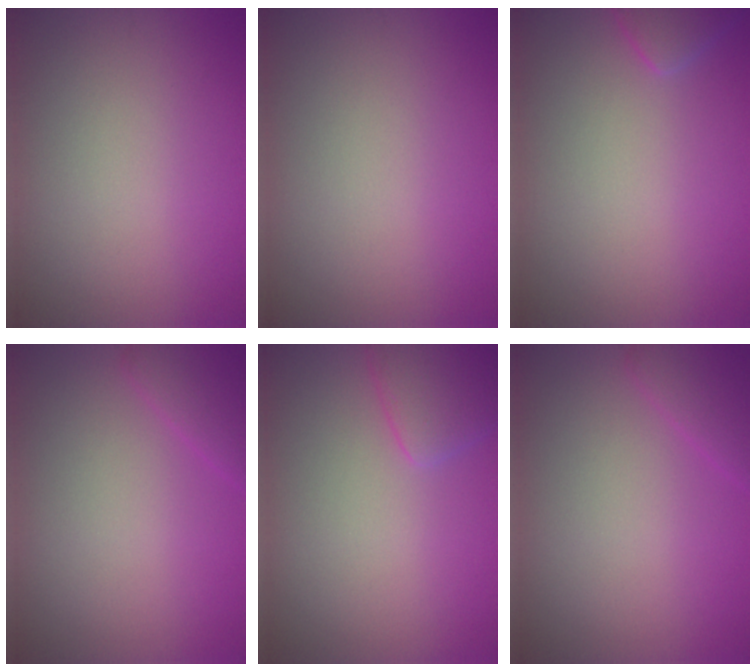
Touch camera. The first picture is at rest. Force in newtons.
{"total": 0.0}
{"total": 1.9, "press": 1.9, "slide": 0.2}
{"total": 2.2, "press": 2.2, "slide": 0.1}
{"total": 2.9, "press": 2.9, "slide": 0.2}
{"total": 2.2, "press": 2.2, "slide": 0.1}